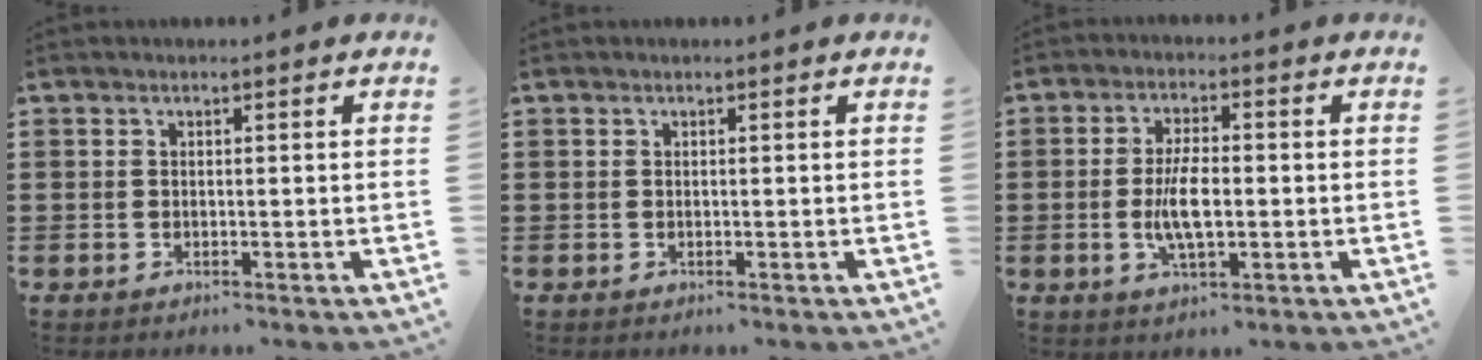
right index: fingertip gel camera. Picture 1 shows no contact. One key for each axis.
{"total": 0.0}
{"total": 6.7, "fx": -0.8, "fy": 2.5, "fz": 6.2, "tx": -0.137, "ty": -0.005, "tz": -0.022}